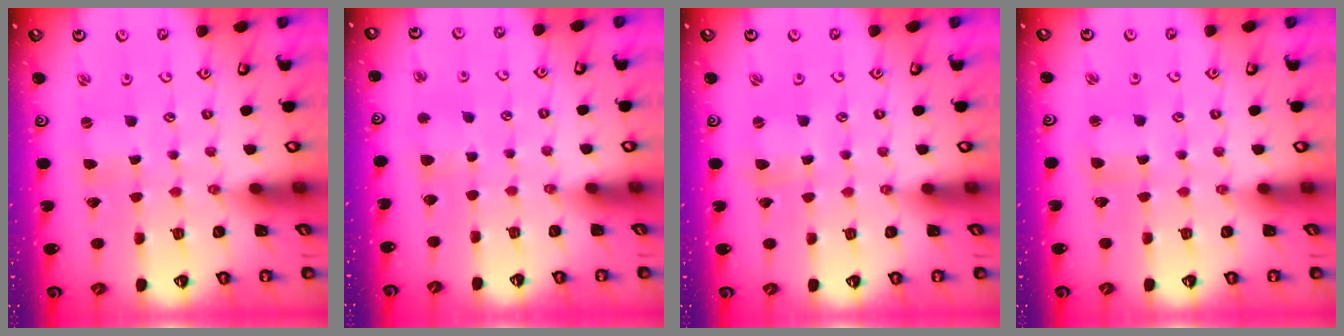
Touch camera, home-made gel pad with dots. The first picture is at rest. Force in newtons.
{"total": 4.1, "press": 4.0, "slide": 0.6}
{"total": 2.3, "press": 2.3, "slide": 0.3}
{"total": 2.7, "press": 2.7, "slide": 0.3}